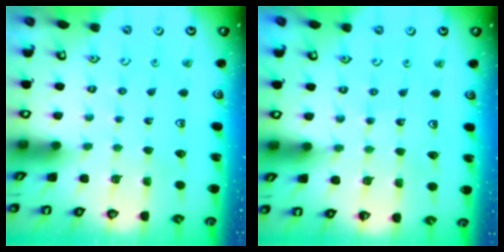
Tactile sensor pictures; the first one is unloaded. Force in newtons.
{"total": 5.3, "press": 5.2, "slide": 1.2}